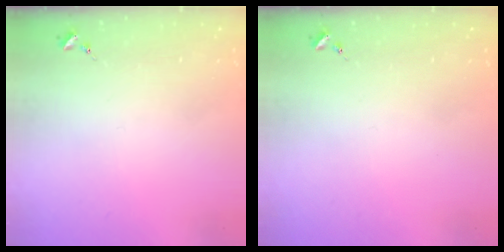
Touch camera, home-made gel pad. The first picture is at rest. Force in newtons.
{"total": 0.0}